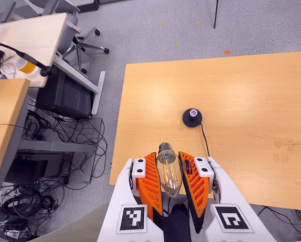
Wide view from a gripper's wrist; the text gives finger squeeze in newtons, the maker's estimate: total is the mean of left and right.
{"total": 19.3, "left": 21.2, "right": 17.4}